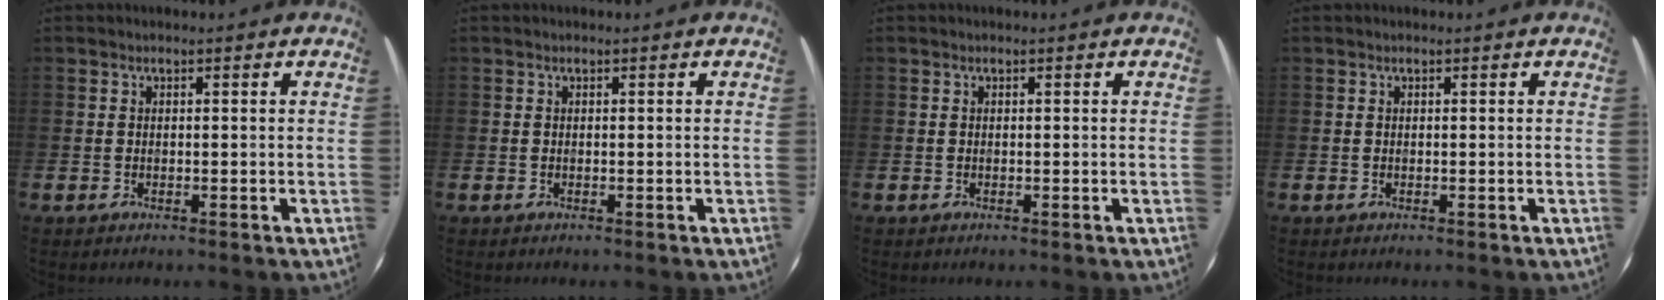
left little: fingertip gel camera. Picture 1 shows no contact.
{"total": 0.0}
{"total": 0.0}
{"total": 0.0}